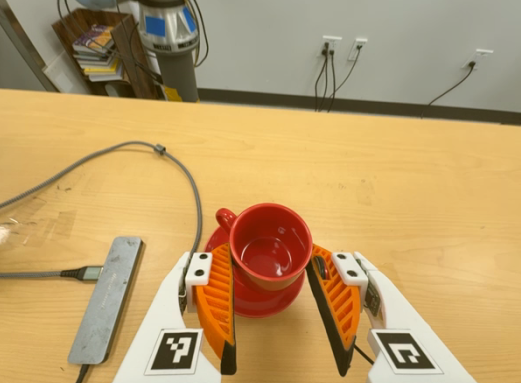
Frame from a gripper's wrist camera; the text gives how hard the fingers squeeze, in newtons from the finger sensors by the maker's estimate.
{"total": 6.2, "left": 6.5, "right": 5.9}